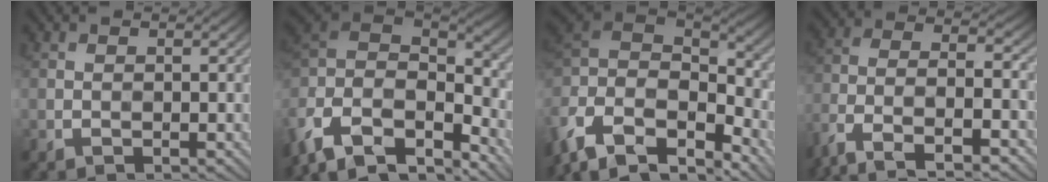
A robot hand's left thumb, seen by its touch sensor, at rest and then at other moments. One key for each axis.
{"total": 13.3, "fx": -7.9, "fy": 7.4, "fz": 7.8, "tx": -0.199, "ty": 0.007, "tz": -0.113}
{"total": 12.0, "fx": -6.2, "fy": 7.2, "fz": 7.3, "tx": -0.186, "ty": 0.003, "tz": -0.085}
{"total": 11.3, "fx": -7.7, "fy": 3.6, "fz": 7.6, "tx": -0.150, "ty": -0.003, "tz": -0.153}